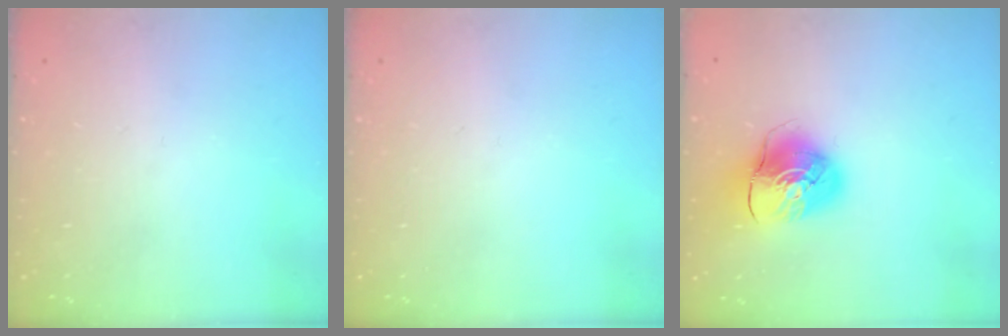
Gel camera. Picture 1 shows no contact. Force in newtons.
{"total": 0.0}
{"total": 9.1, "press": 9.0, "slide": 1.2}